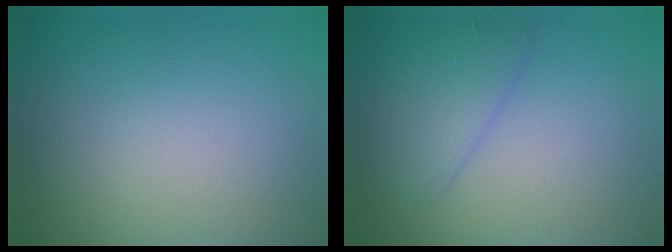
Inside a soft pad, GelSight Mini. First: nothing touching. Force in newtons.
{"total": 2.7, "press": 2.7, "slide": 0.1}